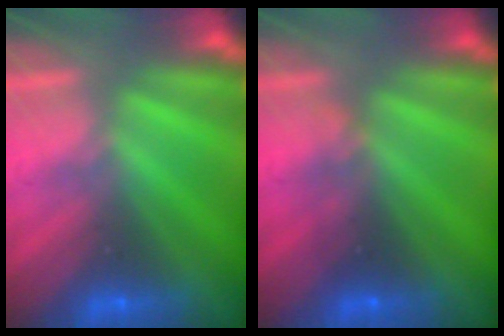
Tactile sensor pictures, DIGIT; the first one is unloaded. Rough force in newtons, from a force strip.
{"total": 2.3}